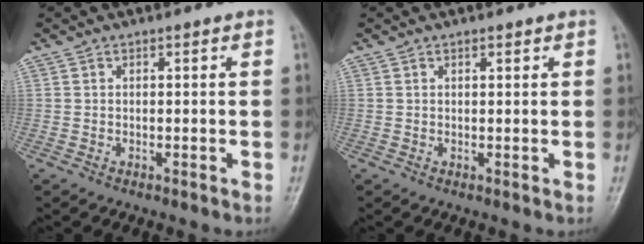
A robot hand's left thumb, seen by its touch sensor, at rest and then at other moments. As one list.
[{"total": 0.7, "force": [0.5, 0.3, 0.3], "torque": [-0.004, -0.002, 0.007]}]